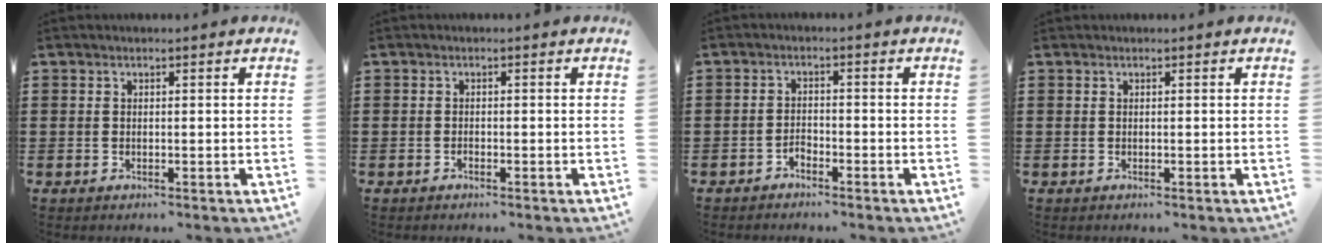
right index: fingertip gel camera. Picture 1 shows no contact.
{"total": 0.5, "force": [-0.5, 0.2, 0.2], "torque": [-0.005, 0.000, -0.010]}
{"total": 1.6, "force": [-1.5, 0.6, 0.2], "torque": [-0.010, 0.002, -0.032]}
{"total": 0.0}